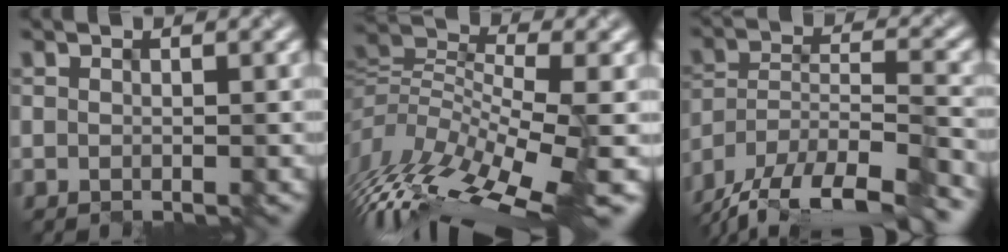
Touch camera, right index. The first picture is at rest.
{"total": 10.6, "force": [-3.9, 4.2, 9.0], "torque": [-0.180, 0.023, -0.071]}
{"total": 15.7, "force": [-13.7, 4.1, 6.4], "torque": [-0.112, -0.013, -0.204]}